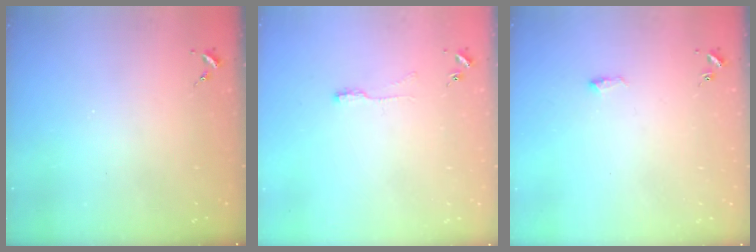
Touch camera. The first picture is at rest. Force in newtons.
{"total": 5.1, "press": 5.0, "slide": 0.6}
{"total": 5.3, "press": 5.3, "slide": 0.7}